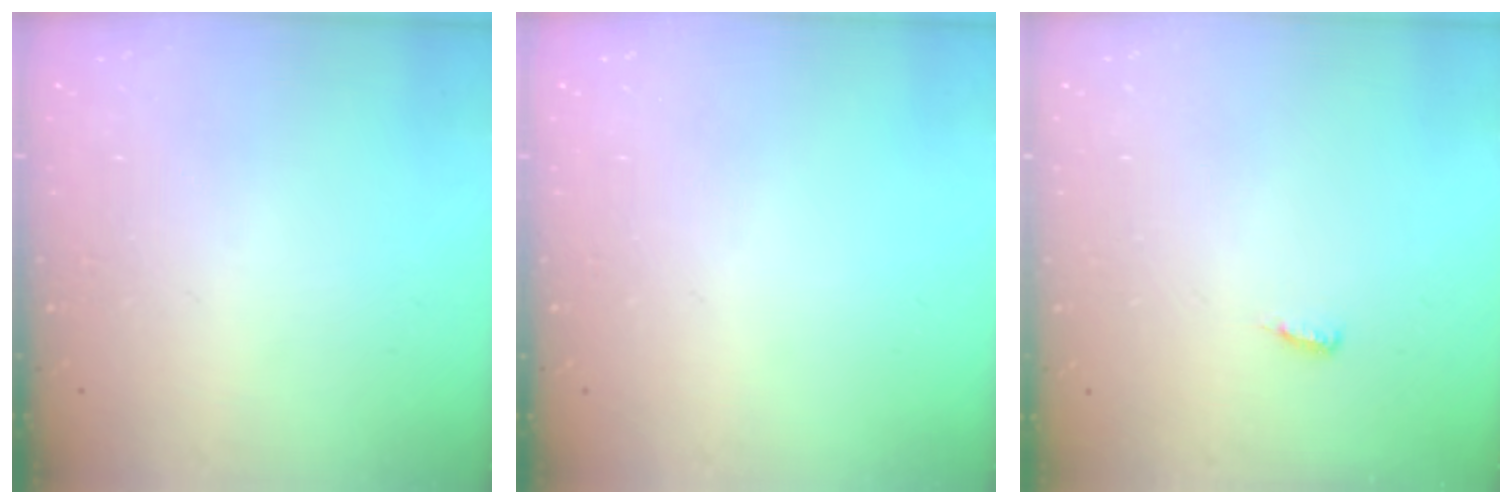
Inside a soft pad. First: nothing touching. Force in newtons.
{"total": 0.0}
{"total": 3.8, "press": 3.8, "slide": 0.4}